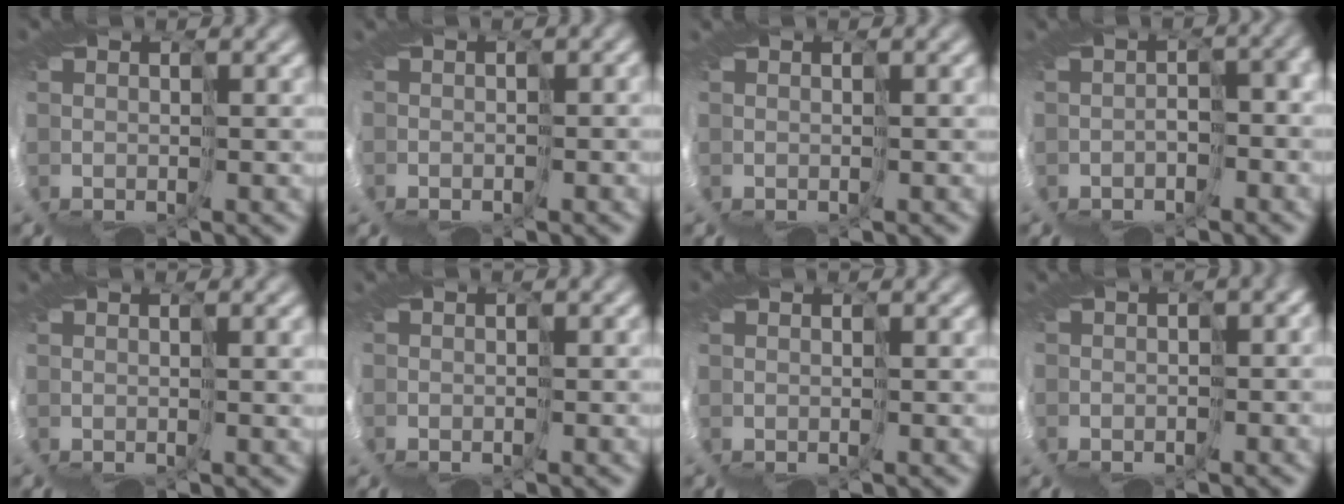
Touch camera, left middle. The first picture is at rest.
{"total": 2.3, "force": [-1.9, 0.9, 0.8], "torque": [-0.007, 0.001, -0.028]}
{"total": 0.6, "force": [-0.2, -0.4, -0.4], "torque": [0.012, 0.001, -0.001]}
{"total": 2.5, "force": [-1.7, 0.8, 1.7], "torque": [-0.024, -0.009, -0.025]}
{"total": 1.0, "force": [0.5, -0.5, 0.7], "torque": [-0.006, 0.004, 0.005]}
{"total": 1.8, "force": [-1.6, 0.6, 0.4], "torque": [-0.002, 0.001, -0.026]}
{"total": 0.0}
{"total": 3.2, "force": [-2.3, 1.5, 1.6], "torque": [-0.020, 0.000, -0.029]}